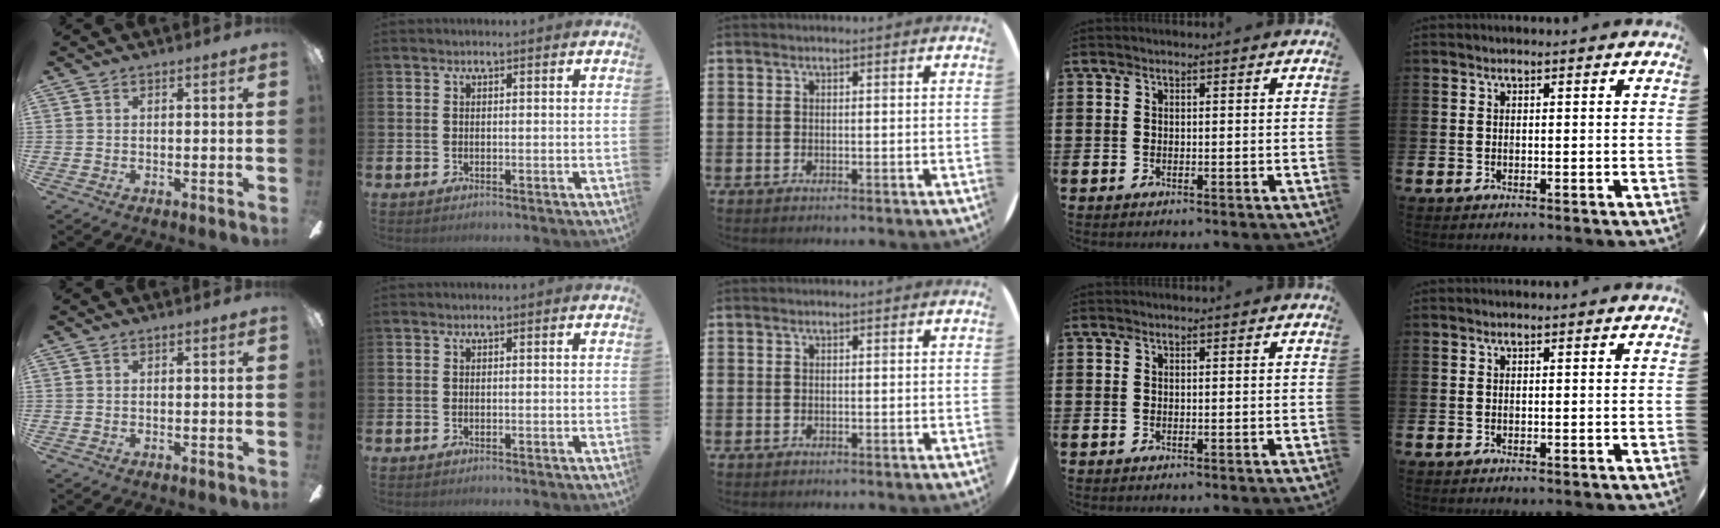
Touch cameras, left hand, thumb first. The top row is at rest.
{}